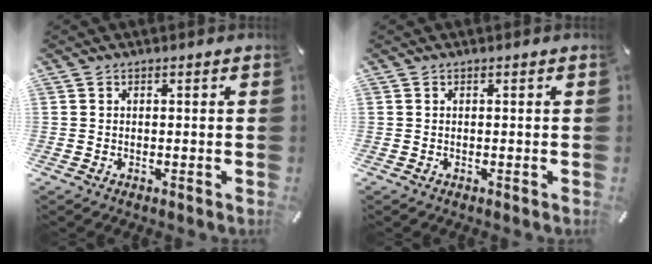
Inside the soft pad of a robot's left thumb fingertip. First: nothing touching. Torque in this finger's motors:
{"motor_torque": [-0.02, -0.02, 0.00, 0.02, 0.00]}